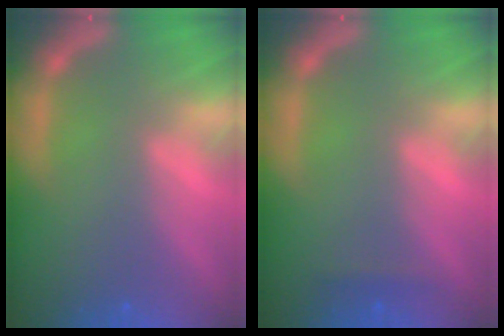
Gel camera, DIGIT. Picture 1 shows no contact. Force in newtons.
{"total": 0.9}